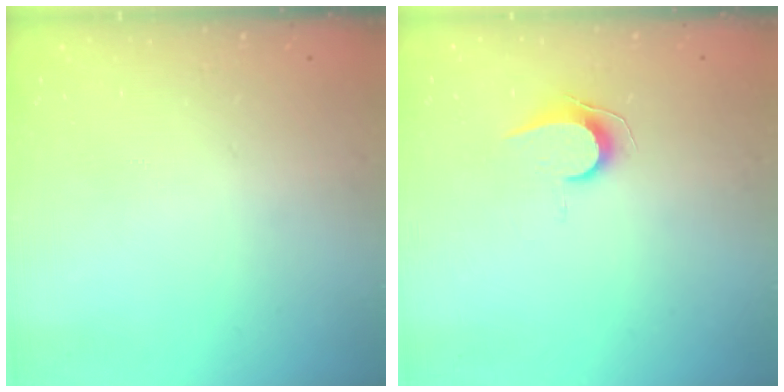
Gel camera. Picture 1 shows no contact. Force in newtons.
{"total": 6.9, "press": 6.8, "slide": 0.7}